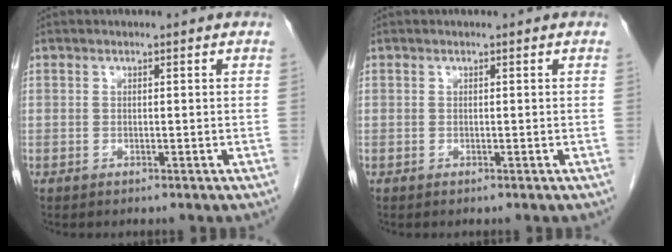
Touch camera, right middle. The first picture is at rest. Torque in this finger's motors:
{"motor_torque": [0.42, -0.47, -0.01, 0.01]}